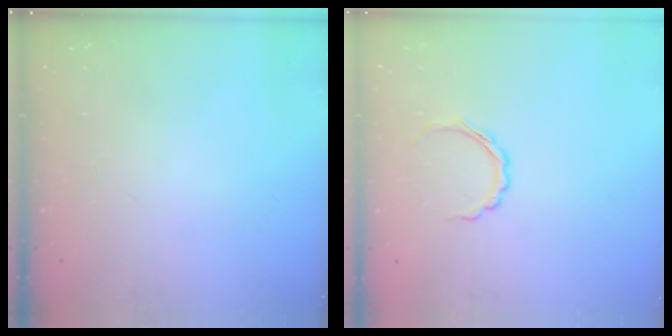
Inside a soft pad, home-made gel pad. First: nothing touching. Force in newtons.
{"total": 5.4, "press": 5.2, "slide": 1.4}